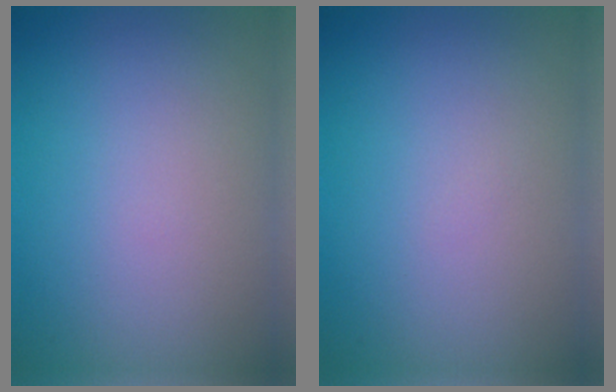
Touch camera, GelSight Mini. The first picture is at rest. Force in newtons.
{"total": 0.0}